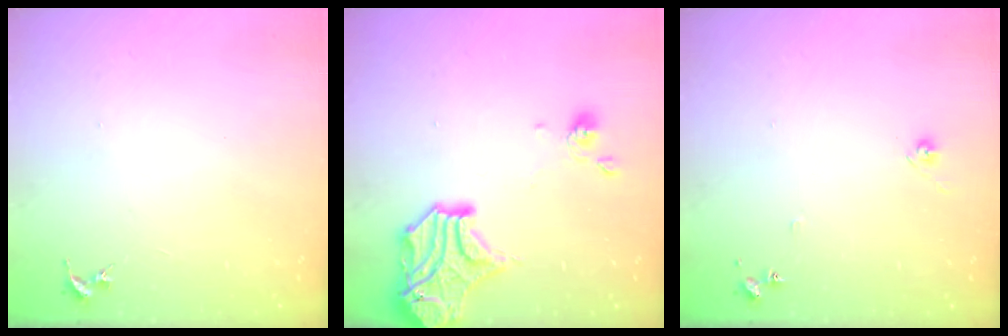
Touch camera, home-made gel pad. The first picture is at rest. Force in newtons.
{"total": 16.4, "press": 16.1, "slide": 3.1}
{"total": 6.2, "press": 6.2, "slide": 0.6}